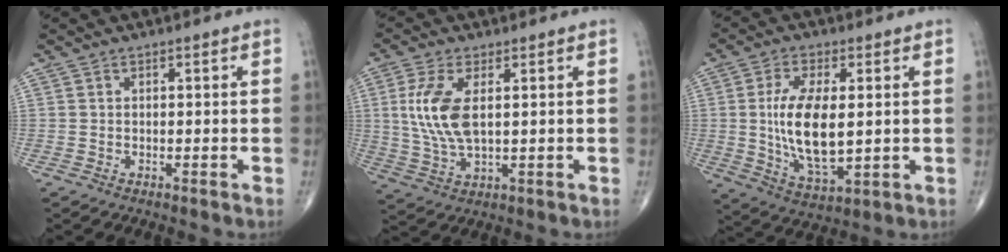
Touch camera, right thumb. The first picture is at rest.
{"total": 9.7, "force": [1.7, 4.4, 8.5], "torque": [-0.192, -0.005, 0.039]}
{"total": 13.7, "force": [0.6, 6.1, 12.2], "torque": [-0.228, -0.019, 0.020]}